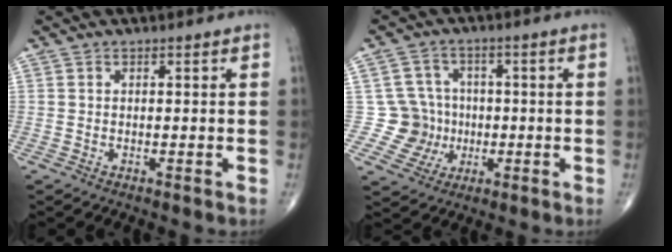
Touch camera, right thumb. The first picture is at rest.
{"total": 7.3, "force": [-0.6, 7.2, 0.7], "torque": [0.032, 0.017, -0.011]}